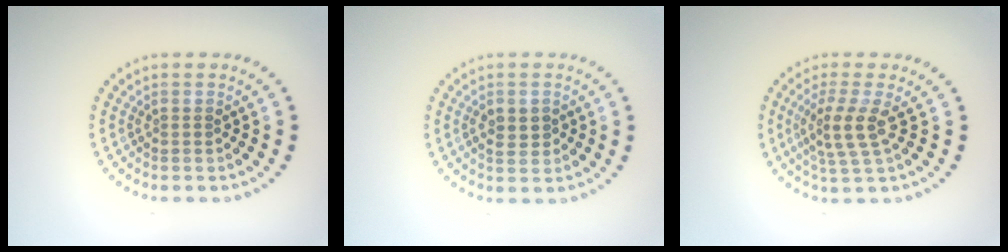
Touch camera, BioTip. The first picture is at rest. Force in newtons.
{"total": 2.3, "press": 2.3, "slide": 0.2}
{"total": 3.2, "press": 2.7, "slide": 1.7}